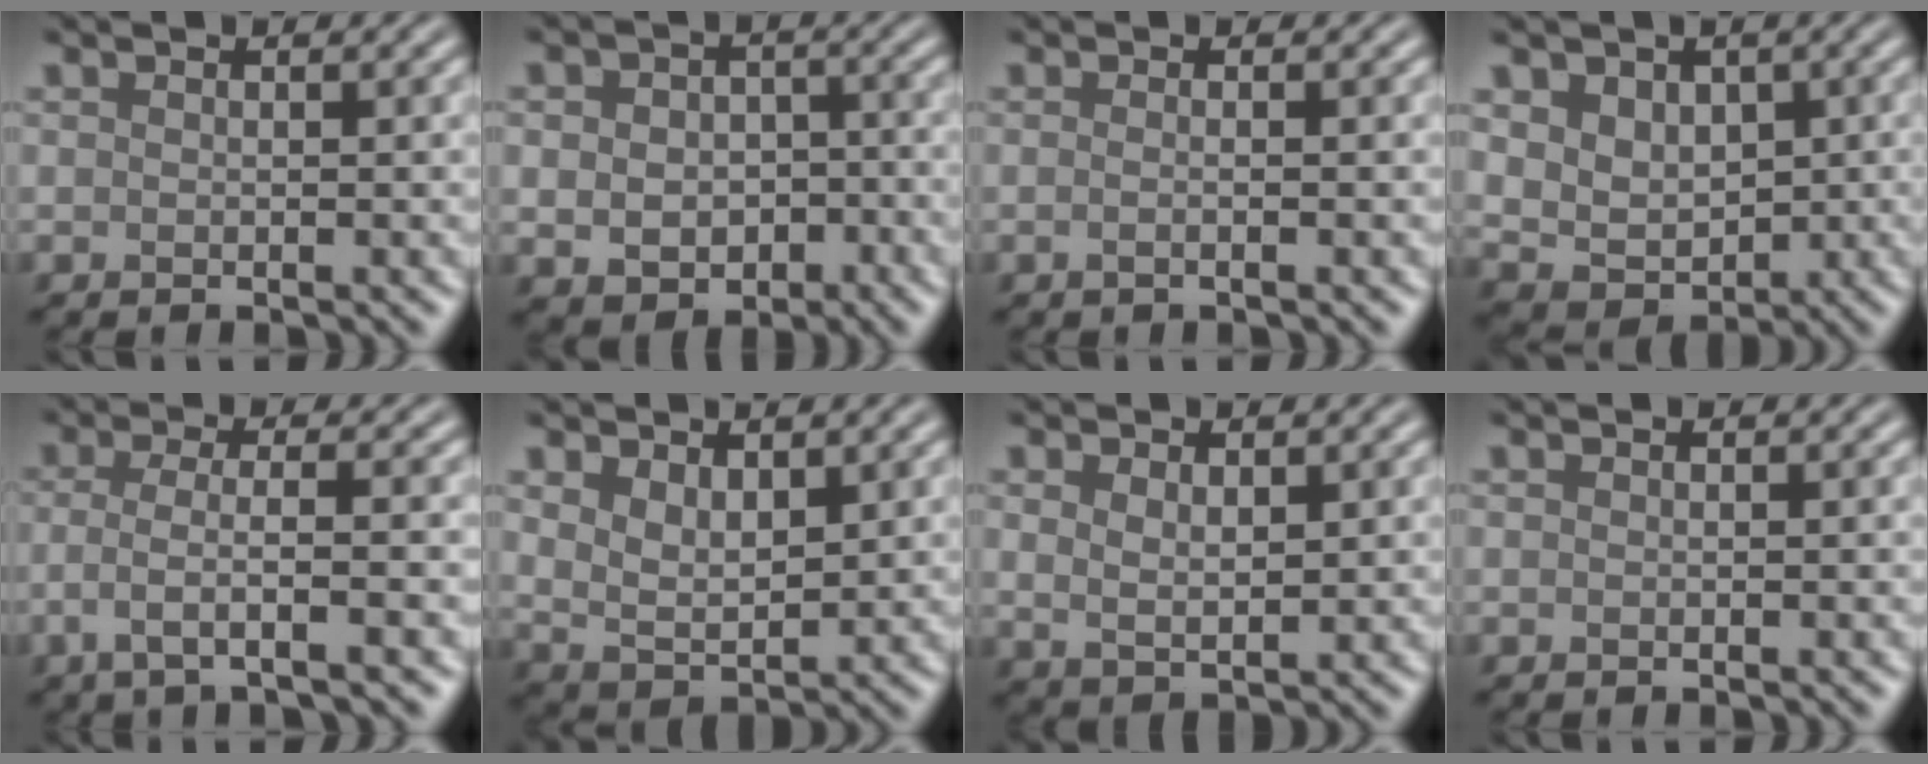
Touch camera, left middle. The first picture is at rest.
{"total": 5.4, "force": [-0.9, 4.1, 3.4], "torque": [-0.046, -0.013, -0.014]}
{"total": 1.3, "force": [-0.1, 0.6, 1.1], "torque": [-0.007, -0.011, -0.014]}
{"total": 5.2, "force": [1.6, 4.2, 2.6], "torque": [-0.054, -0.002, 0.032]}
{"total": 3.9, "force": [-1.2, 1.0, 3.6], "torque": [-0.061, -0.001, -0.032]}
{"total": 3.8, "force": [1.6, 2.3, 2.6], "torque": [-0.059, -0.009, 0.037]}
{"total": 2.5, "force": [1.0, 1.4, 1.8], "torque": [-0.039, -0.006, 0.024]}
{"total": 0.0}